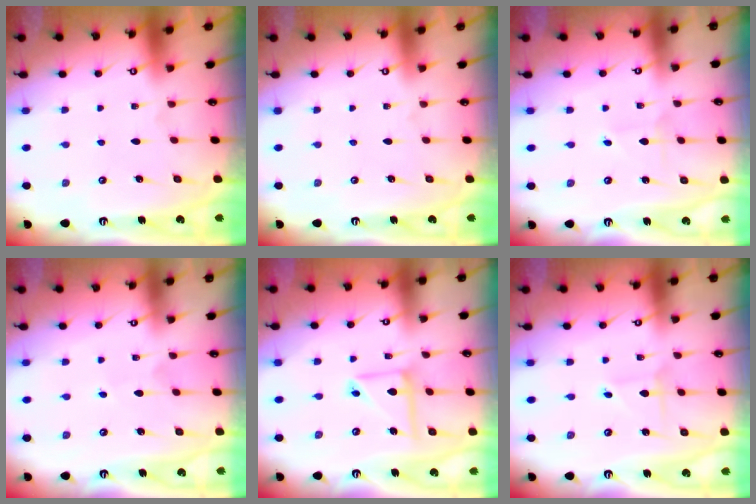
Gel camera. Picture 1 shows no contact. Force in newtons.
{"total": 0.0}
{"total": 1.5, "press": 1.4, "slide": 0.2}
{"total": 2.7, "press": 2.6, "slide": 0.2}
{"total": 9.2, "press": 9.2, "slide": 0.8}
{"total": 0.8, "press": 0.8, "slide": 0.0}